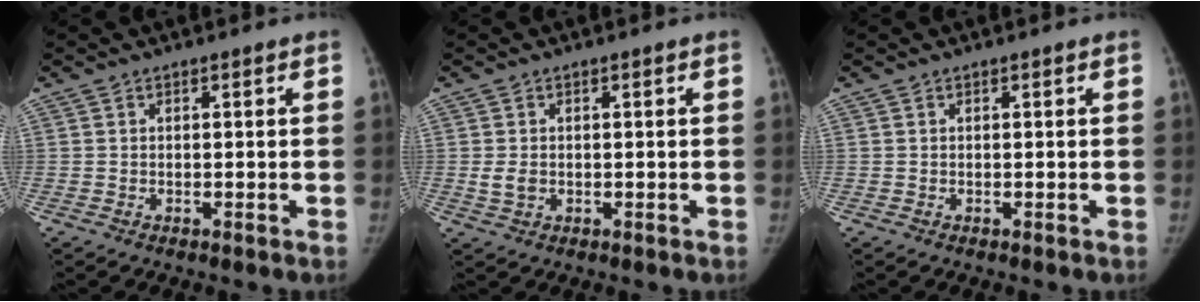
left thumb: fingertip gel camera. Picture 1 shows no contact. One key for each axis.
{"total": 2.3, "fx": -0.1, "fy": 1.8, "fz": 1.5, "tx": -0.023, "ty": -0.002, "tz": 0.000}
{"total": 0.0}